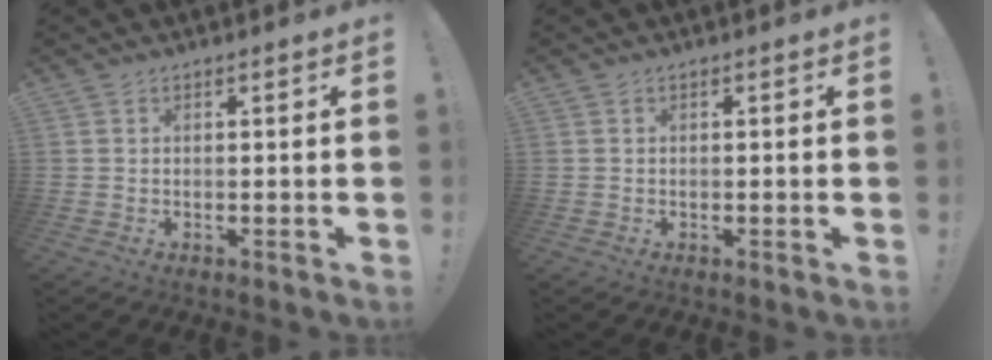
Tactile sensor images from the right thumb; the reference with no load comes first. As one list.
[{"total": 0.0}]